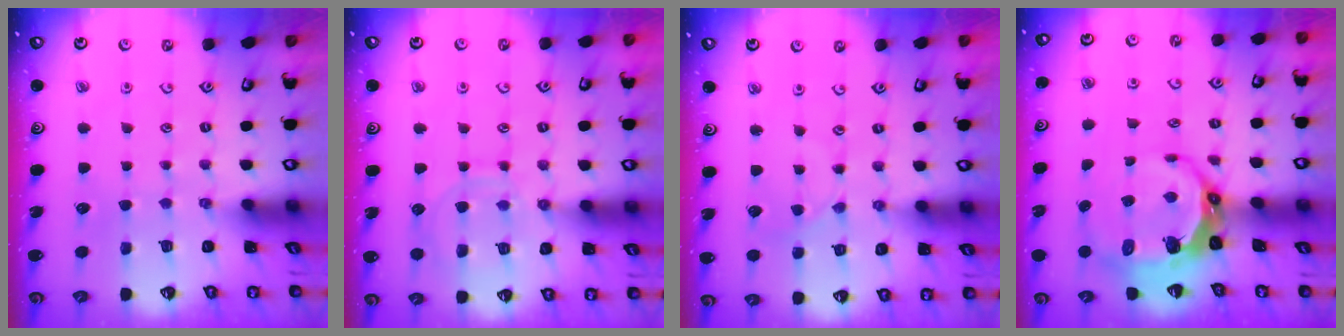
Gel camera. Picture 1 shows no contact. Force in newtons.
{"total": 10.7, "press": 10.7, "slide": 1.0}
{"total": 1.5, "press": 1.5, "slide": 0.4}
{"total": 9.7, "press": 8.4, "slide": 4.8}